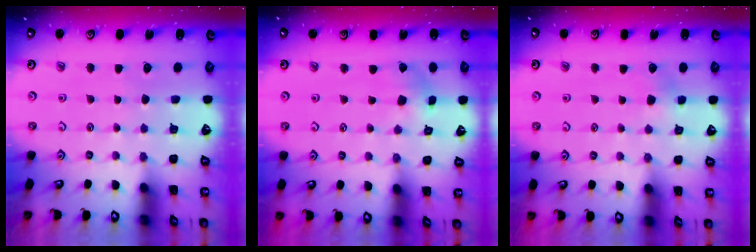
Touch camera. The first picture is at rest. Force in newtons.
{"total": 2.6, "press": 2.6, "slide": 0.4}
{"total": 5.3, "press": 5.3, "slide": 0.8}